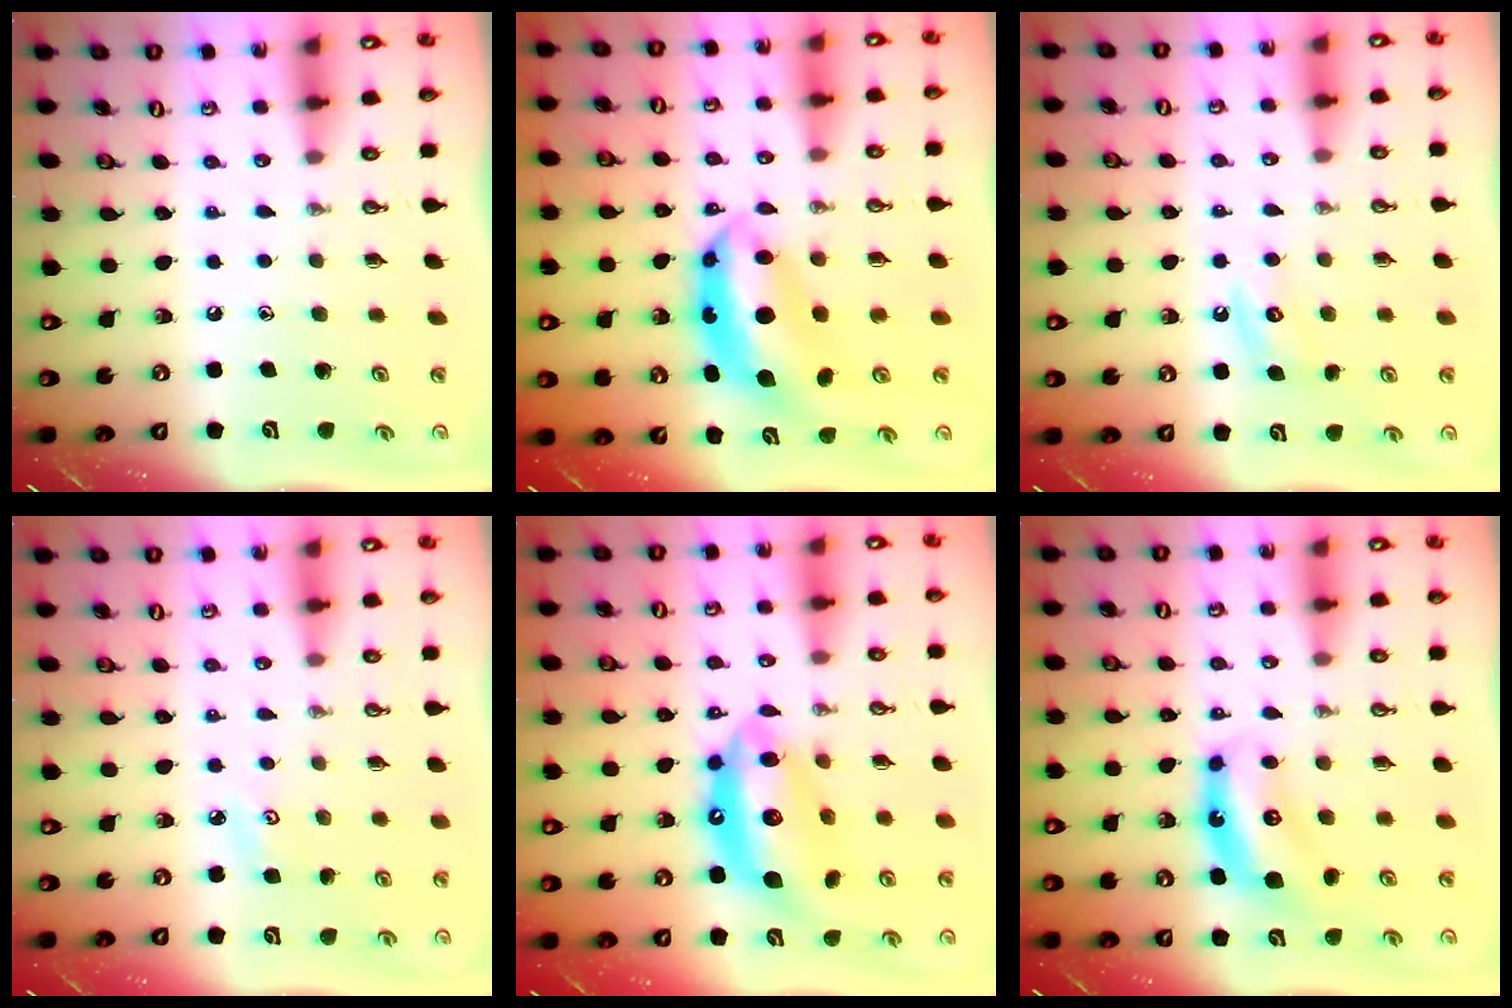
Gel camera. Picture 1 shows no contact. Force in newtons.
{"total": 9.6, "press": 9.5, "slide": 0.8}
{"total": 4.6, "press": 4.6, "slide": 0.5}
{"total": 3.7, "press": 3.7, "slide": 0.5}
{"total": 16.6, "press": 16.5, "slide": 1.6}
{"total": 7.2, "press": 7.2, "slide": 0.5}